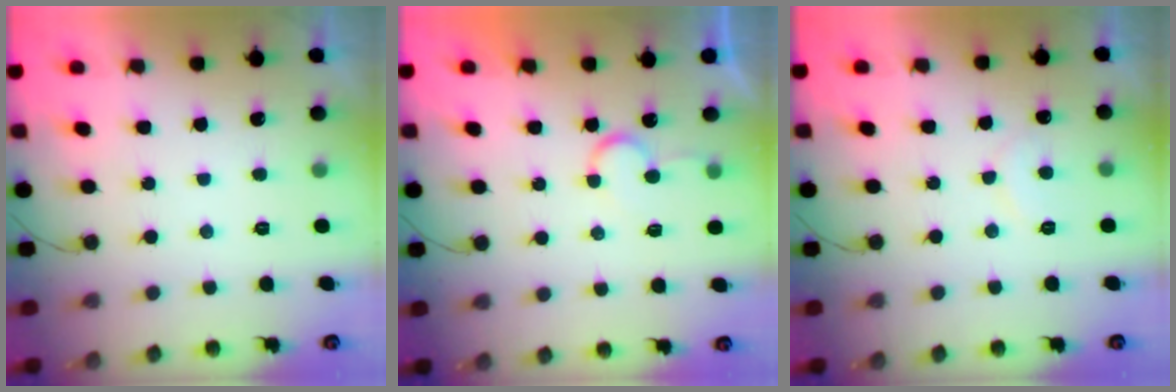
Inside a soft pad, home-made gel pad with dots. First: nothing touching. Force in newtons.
{"total": 6.4, "press": 6.4, "slide": 0.6}
{"total": 6.2, "press": 6.1, "slide": 0.4}